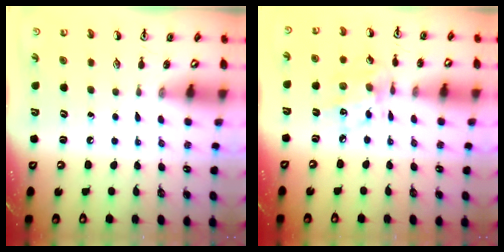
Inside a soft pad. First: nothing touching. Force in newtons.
{"total": 9.1, "press": 9.0, "slide": 0.6}